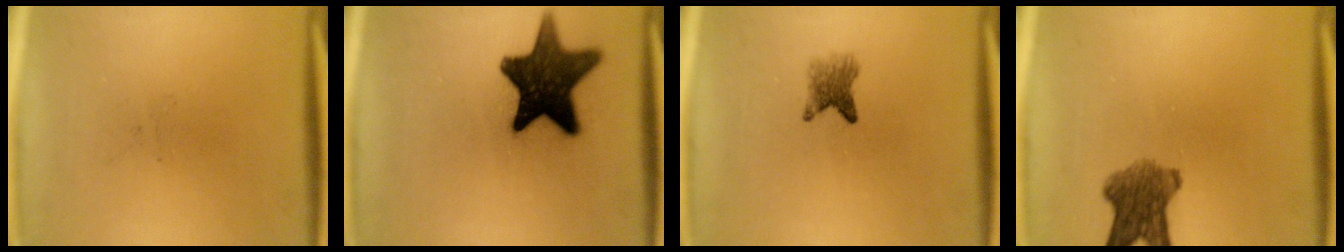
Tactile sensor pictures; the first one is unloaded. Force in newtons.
{"total": 15.5}
{"total": 2.9}
{"total": 6.9}